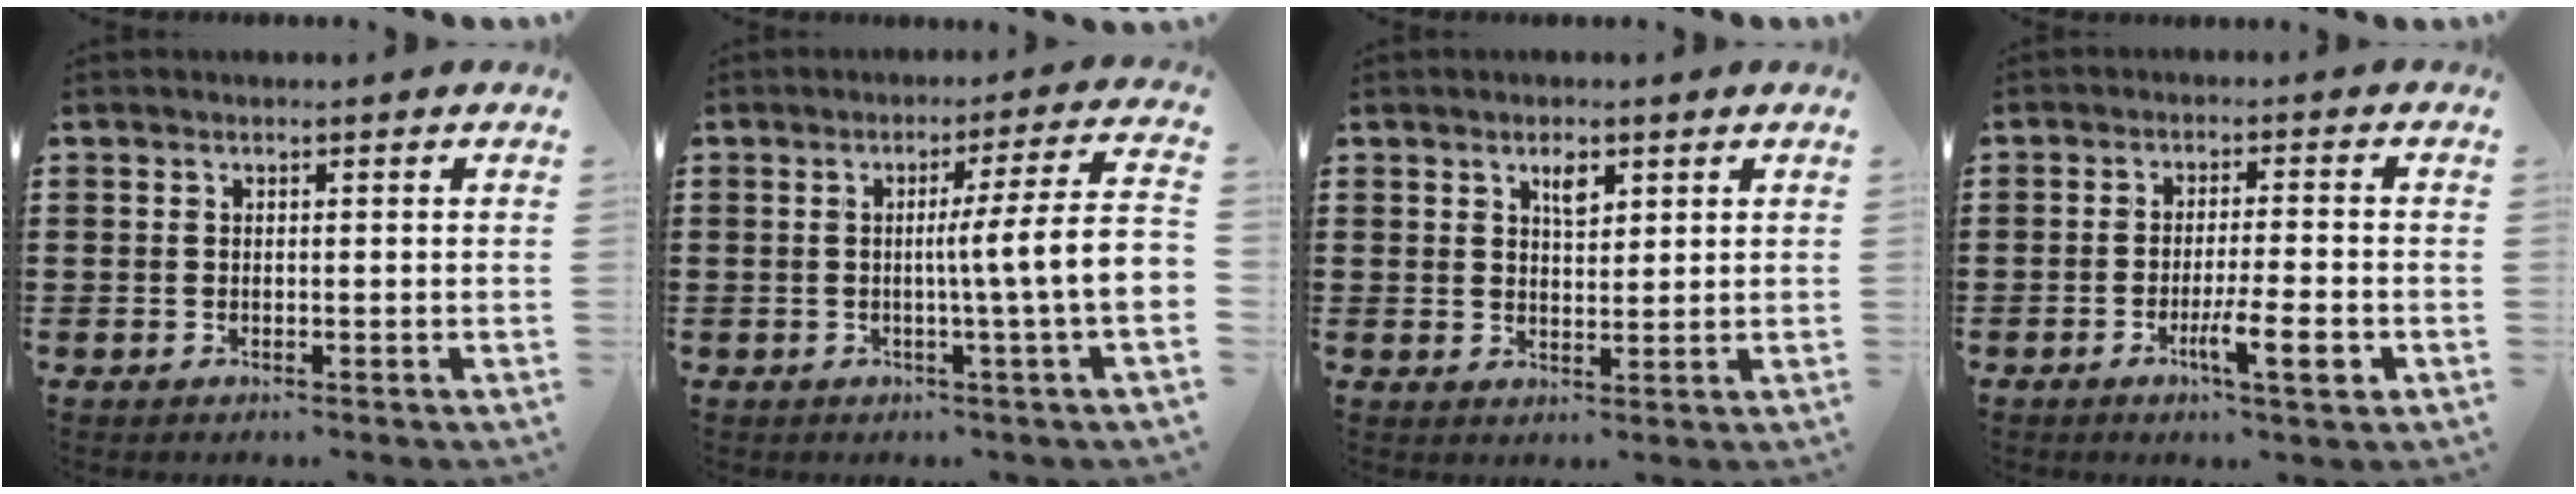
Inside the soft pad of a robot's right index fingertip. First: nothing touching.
{"total": 8.4, "force": [-0.6, -0.6, 8.4], "torque": [-0.141, -0.013, -0.017]}
{"total": 2.9, "force": [1.7, 1.2, 2.0], "torque": [-0.030, -0.001, 0.025]}
{"total": 6.9, "force": [-2.8, 0.8, 6.2], "torque": [-0.103, -0.009, -0.046]}